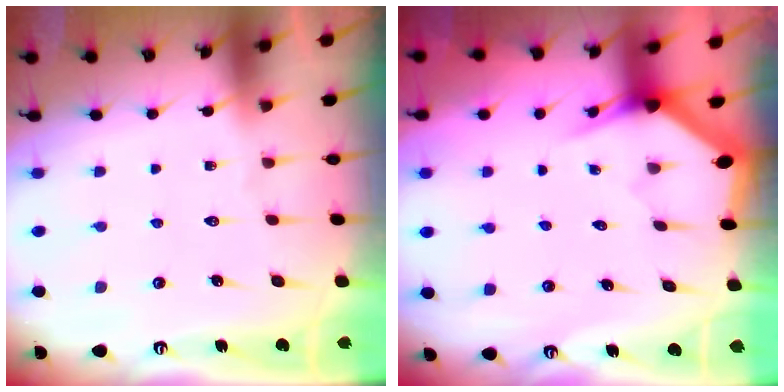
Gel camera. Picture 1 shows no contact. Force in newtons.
{"total": 3.0, "press": 3.0, "slide": 0.0}